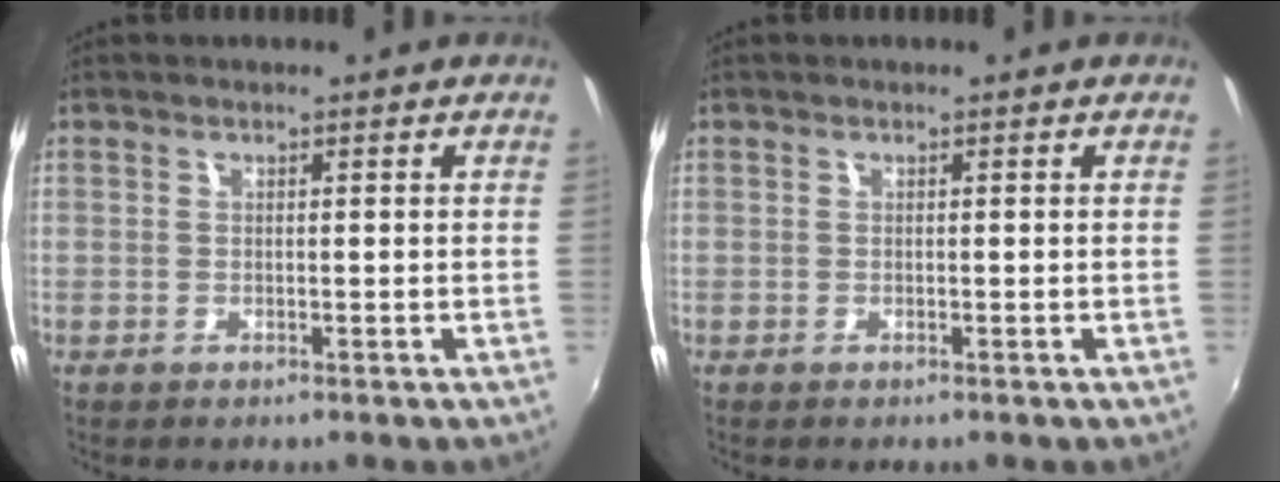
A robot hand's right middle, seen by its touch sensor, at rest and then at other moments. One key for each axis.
{"total": 0.0}